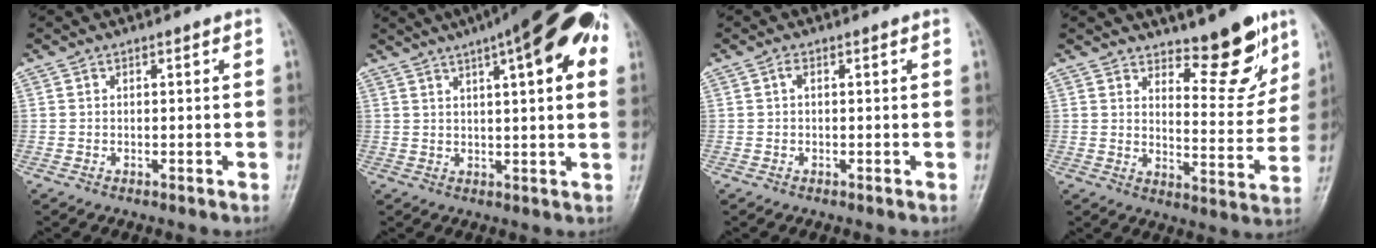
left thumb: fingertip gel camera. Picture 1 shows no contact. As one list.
[{"total": 20.1, "force": [8.7, 5.2, 17.3], "torque": [-0.240, 0.022, 0.118]}, {"total": 0.9, "force": [0.1, 0.6, 0.7], "torque": [-0.010, 0.002, -0.004]}, {"total": 11.6, "force": [8.2, 4.2, 7.0], "torque": [-0.057, -0.067, 0.129]}]